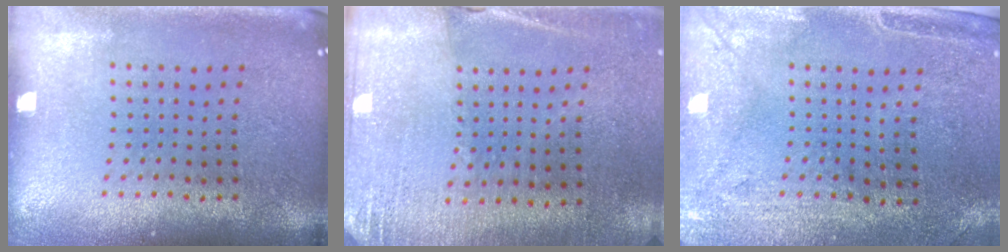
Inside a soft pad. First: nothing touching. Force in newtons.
{"total": 2.7, "press": 2.6, "slide": 0.9}
{"total": 3.0, "press": 2.4, "slide": 1.7}